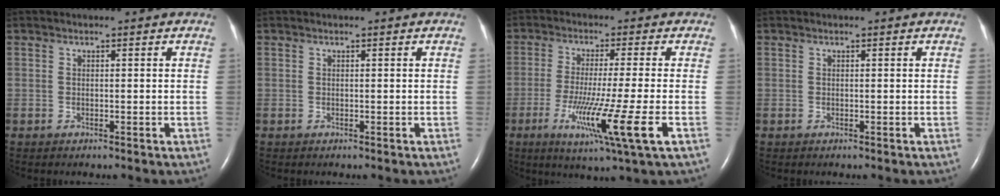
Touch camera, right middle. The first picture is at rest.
{"total": 0.0}
{"total": 11.7, "force": [-4.1, -1.5, 10.8], "torque": [-0.199, -0.044, -0.070]}
{"total": 0.0}